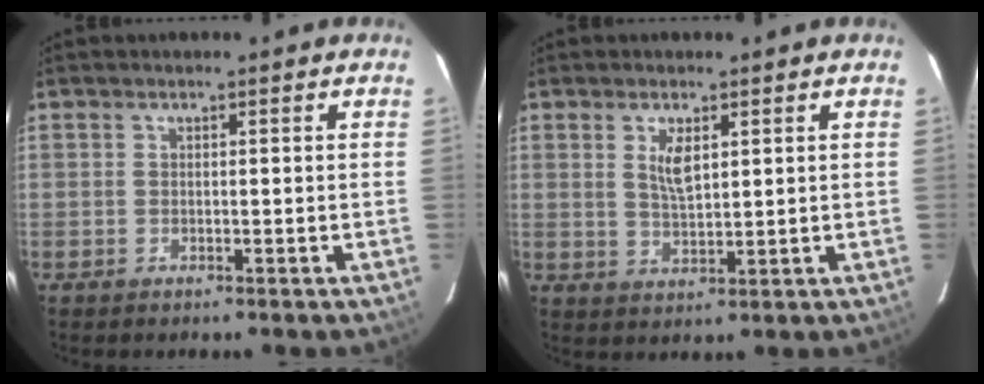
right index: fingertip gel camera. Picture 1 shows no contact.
{"total": 4.4, "force": [1.6, 1.8, 3.7], "torque": [-0.066, -0.002, 0.034]}